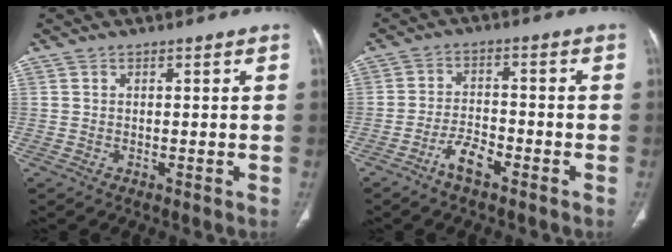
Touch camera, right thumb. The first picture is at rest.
{"total": 5.1, "force": [-3.4, 1.9, 3.4], "torque": [-0.064, 0.022, -0.063]}